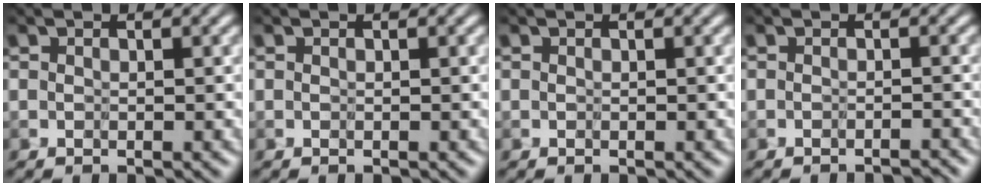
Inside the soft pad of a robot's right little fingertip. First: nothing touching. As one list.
[{"total": 0.0}, {"total": 0.0}, {"total": 2.3, "force": [-1.9, -0.7, -1.0], "torque": [0.036, 0.008, -0.029]}]